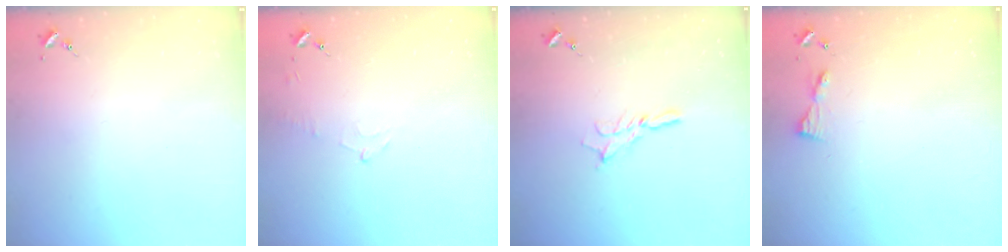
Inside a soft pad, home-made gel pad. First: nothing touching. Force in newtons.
{"total": 4.7, "press": 4.5, "slide": 1.5}
{"total": 5.8, "press": 5.8, "slide": 0.3}
{"total": 4.7, "press": 4.7, "slide": 0.5}